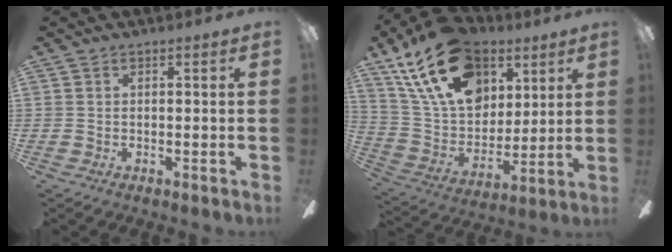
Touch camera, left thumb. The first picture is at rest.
{"total": 25.0, "force": [12.5, 16.2, 14.3], "torque": [-0.265, -0.047, 0.228]}